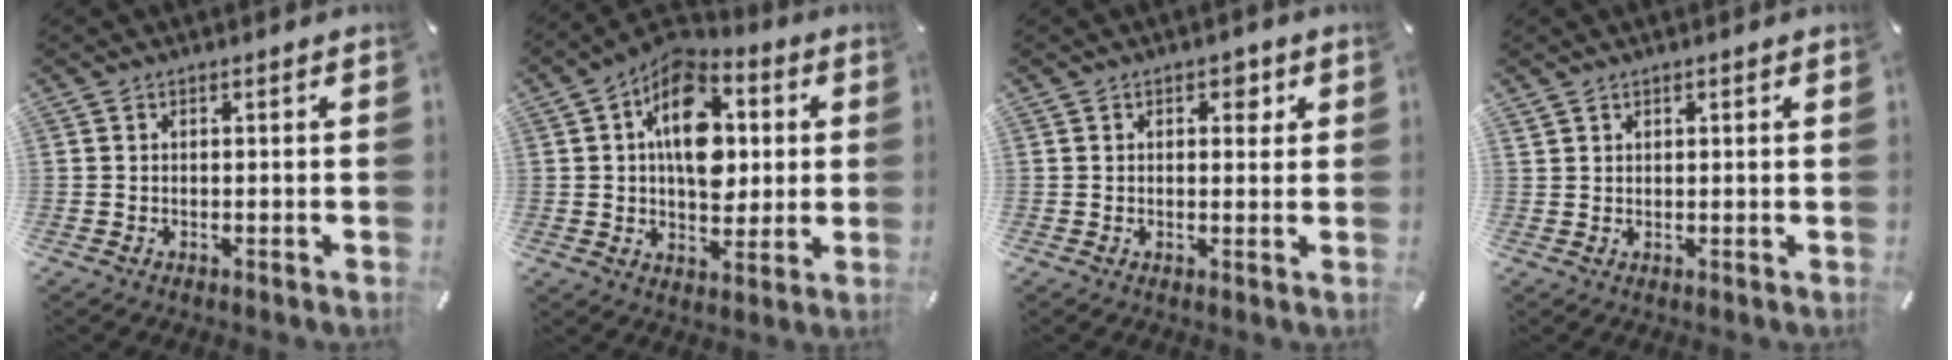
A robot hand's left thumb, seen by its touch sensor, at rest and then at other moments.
{"total": 16.5, "force": [2.4, 11.4, 11.7], "torque": [-0.178, -0.011, 0.043]}
{"total": 3.1, "force": [1.1, 2.1, 2.0], "torque": [-0.012, -0.005, 0.010]}
{"total": 1.0, "force": [0.9, 0.5, 0.1], "torque": [-0.003, -0.002, 0.018]}